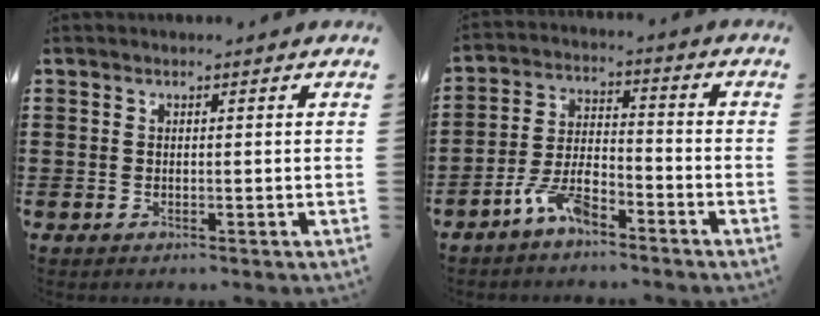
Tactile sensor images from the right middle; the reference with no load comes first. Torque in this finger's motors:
{"motor_torque": [1.94, 0.19, 0.45, 0.07]}